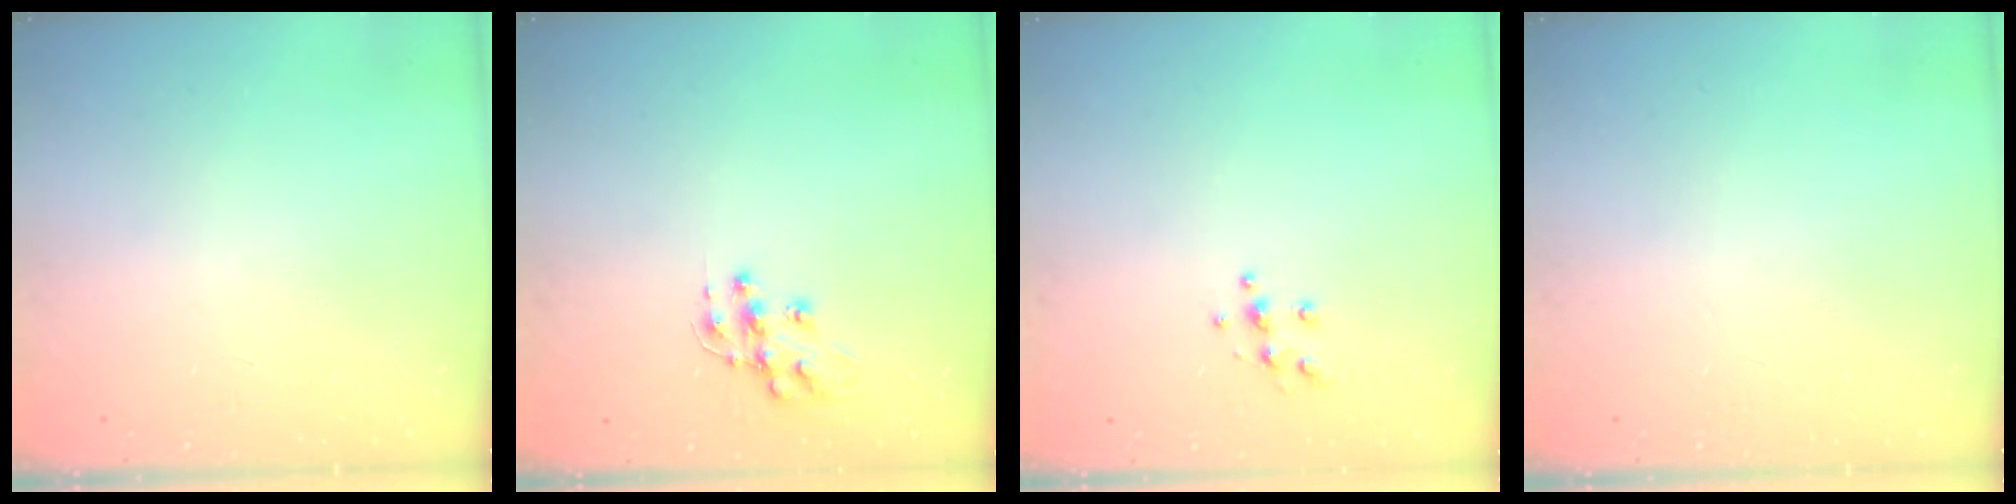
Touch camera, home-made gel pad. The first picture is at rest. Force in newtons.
{"total": 10.7, "press": 10.7, "slide": 0.7}
{"total": 5.5, "press": 5.5, "slide": 0.5}
{"total": 0.0}